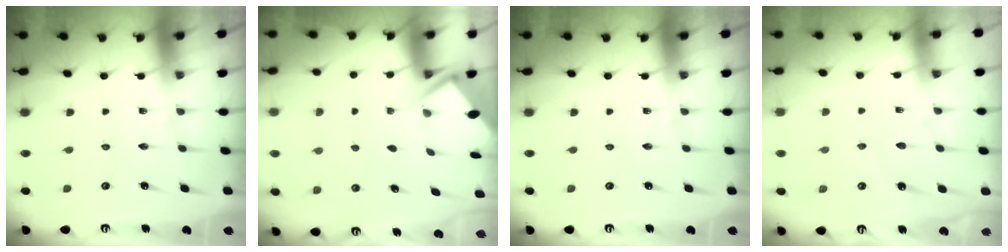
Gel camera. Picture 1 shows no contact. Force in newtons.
{"total": 3.0, "press": 2.9, "slide": 0.4}
{"total": 0.0}
{"total": 3.4, "press": 3.3, "slide": 0.4}